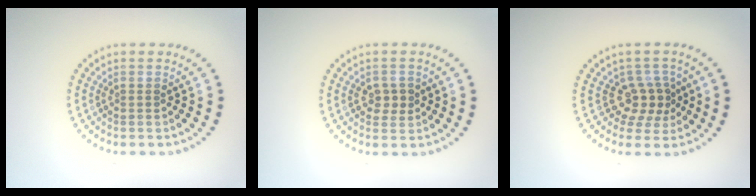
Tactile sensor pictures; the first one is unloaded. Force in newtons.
{"total": 1.8, "press": 1.8, "slide": 0.4}
{"total": 2.7, "press": 2.2, "slide": 1.6}